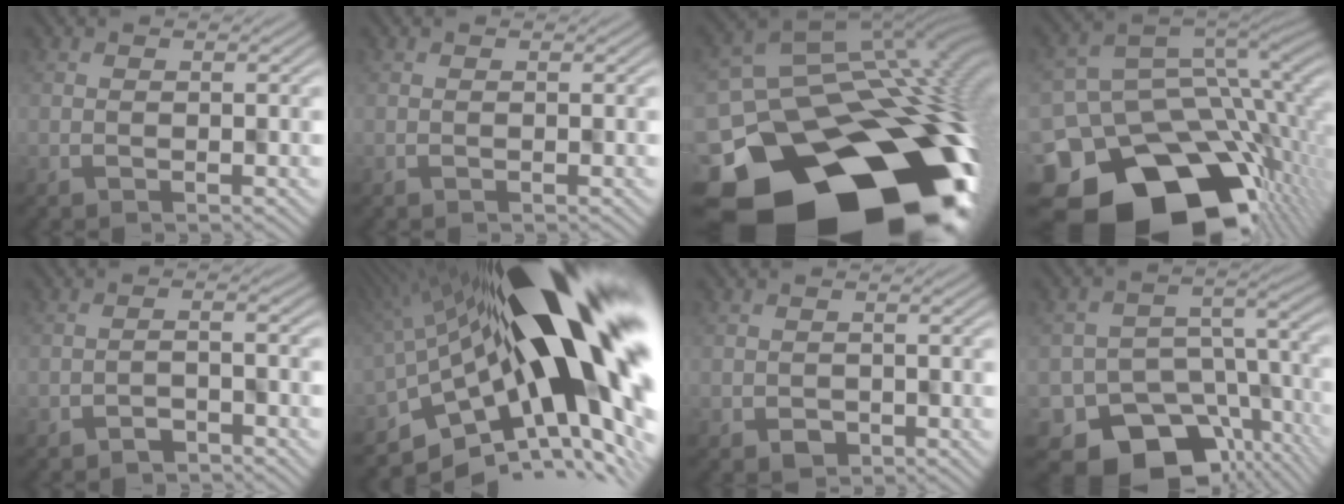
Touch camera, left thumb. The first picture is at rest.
{"total": 0.0}
{"total": 23.2, "force": [-11.6, 16.4, 11.5], "torque": [-0.170, -0.081, -0.153]}
{"total": 18.2, "force": [-8.5, 12.7, 9.9], "torque": [-0.212, -0.037, -0.118]}
{"total": 1.9, "force": [-1.8, 0.3, 0.6], "torque": [-0.011, 0.004, -0.031]}
{"total": 19.5, "force": [0.2, 7.5, 18.0], "torque": [-0.284, -0.018, -0.011]}
{"total": 1.3, "force": [-0.6, 1.2, 0.2], "torque": [0.001, -0.004, -0.007]}
{"total": 12.7, "force": [-7.0, 8.5, 6.2], "torque": [-0.099, -0.055, -0.080]}